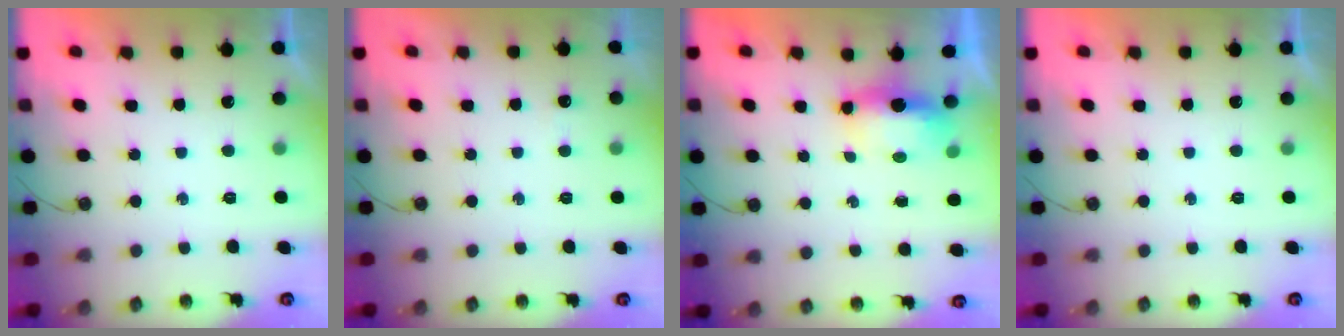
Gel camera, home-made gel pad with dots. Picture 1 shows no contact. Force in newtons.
{"total": 2.5, "press": 2.4, "slide": 0.5}
{"total": 7.8, "press": 6.6, "slide": 4.2}
{"total": 0.0}